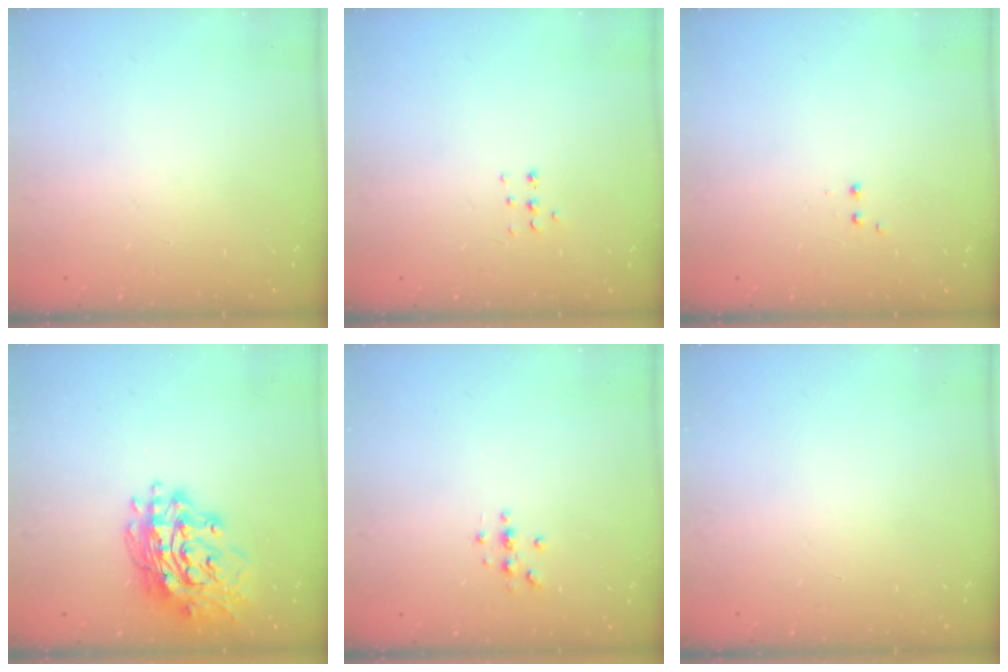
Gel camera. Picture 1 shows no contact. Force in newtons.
{"total": 3.8, "press": 3.7, "slide": 0.9}
{"total": 1.9, "press": 1.8, "slide": 0.5}
{"total": 18.5, "press": 18.4, "slide": 2.1}
{"total": 3.0, "press": 3.0, "slide": 0.4}
{"total": 0.0}